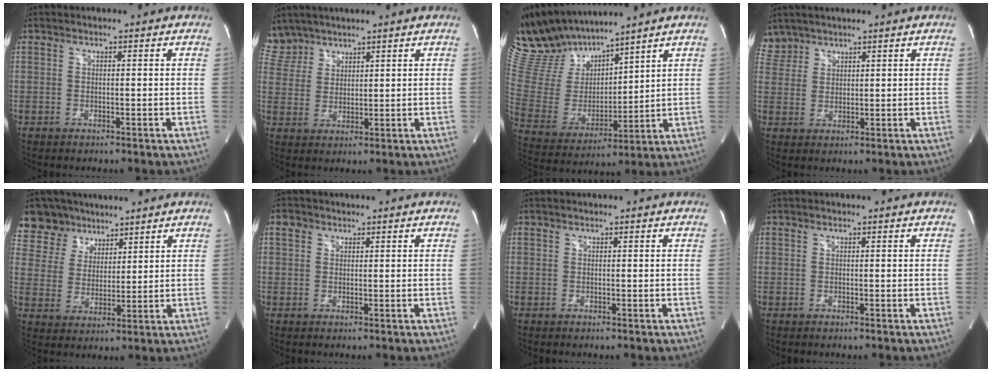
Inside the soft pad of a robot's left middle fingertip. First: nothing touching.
{"total": 6.0, "force": [5.3, 2.8, -0.3], "torque": [0.005, 0.008, 0.115]}
{"total": 14.3, "force": [13.1, 3.9, 4.4], "torque": [-0.106, 0.006, 0.271]}
{"total": 3.8, "force": [3.4, 1.8, -0.4], "torque": [0.011, 0.008, 0.072]}
{"total": 10.4, "force": [7.9, 6.8, 0.7], "torque": [-0.017, 0.024, 0.154]}
{"total": 1.9, "force": [1.1, 1.5, 0.4], "torque": [-0.007, 0.011, 0.018]}
{"total": 0.0}
{"total": 0.0}